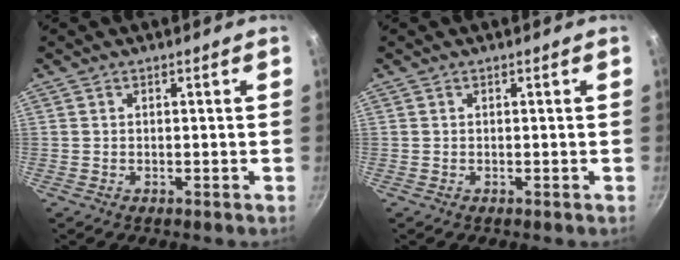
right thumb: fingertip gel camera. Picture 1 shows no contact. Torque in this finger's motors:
{"motor_torque": [0.00, 0.00, 0.00, 0.00, 0.00]}